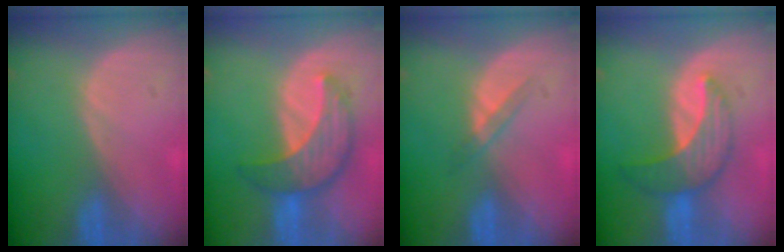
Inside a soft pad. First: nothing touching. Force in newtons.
{"total": 8.0, "press": 7.6, "slide": 2.4}
{"total": 2.3, "press": 2.0, "slide": 1.0}
{"total": 7.1, "press": 6.8, "slide": 2.0}